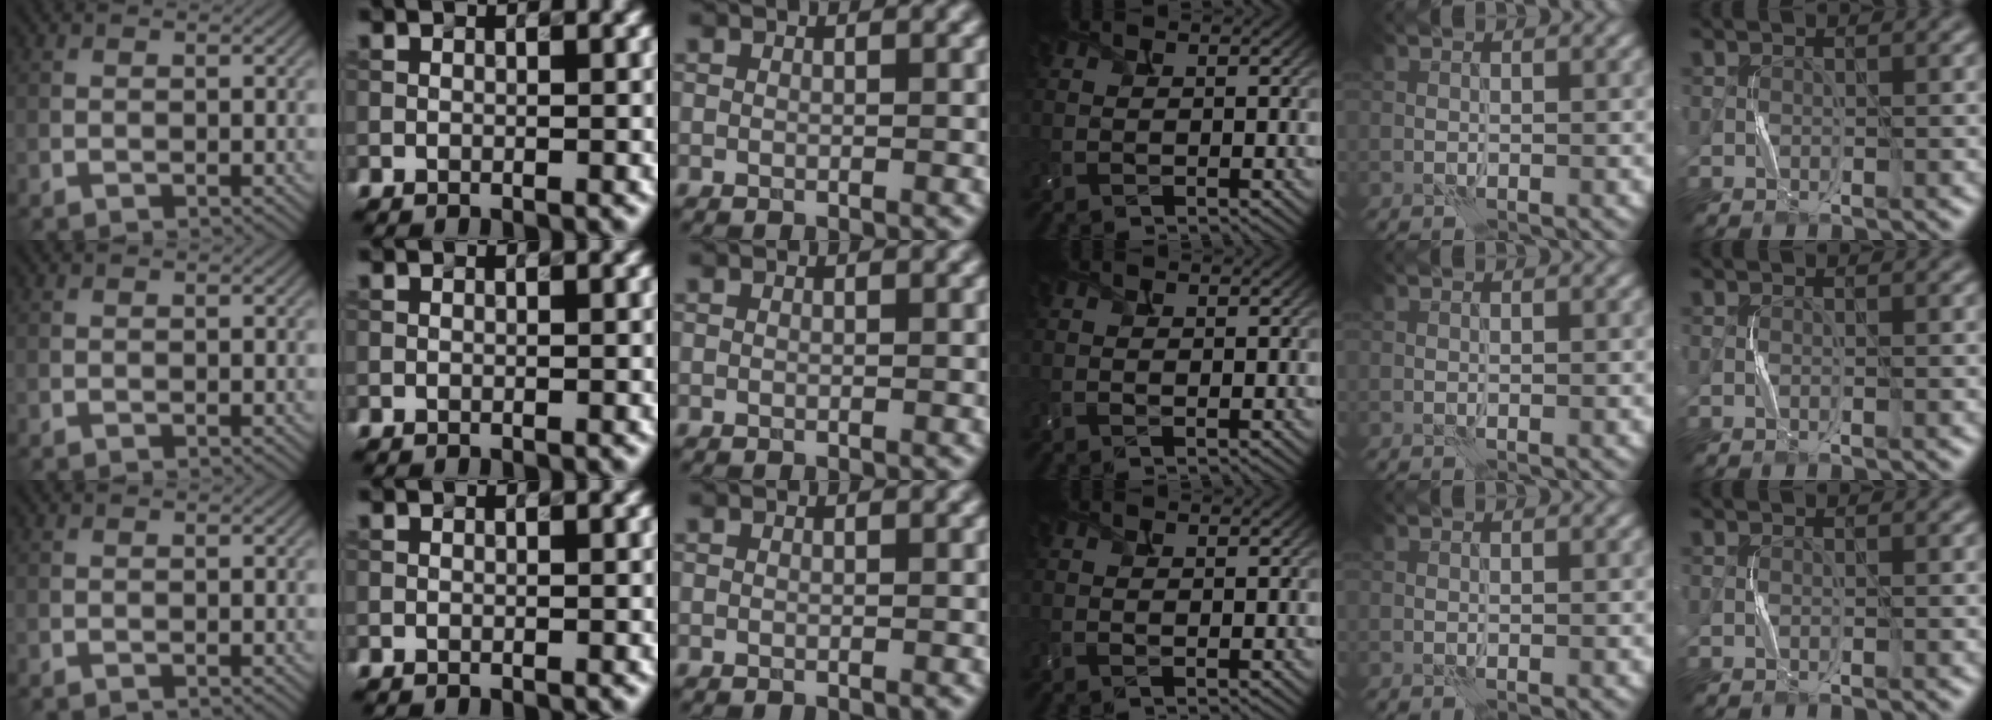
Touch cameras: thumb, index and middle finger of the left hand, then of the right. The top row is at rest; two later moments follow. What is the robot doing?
{"motion": "squeeze", "object": "bubble wrap"}